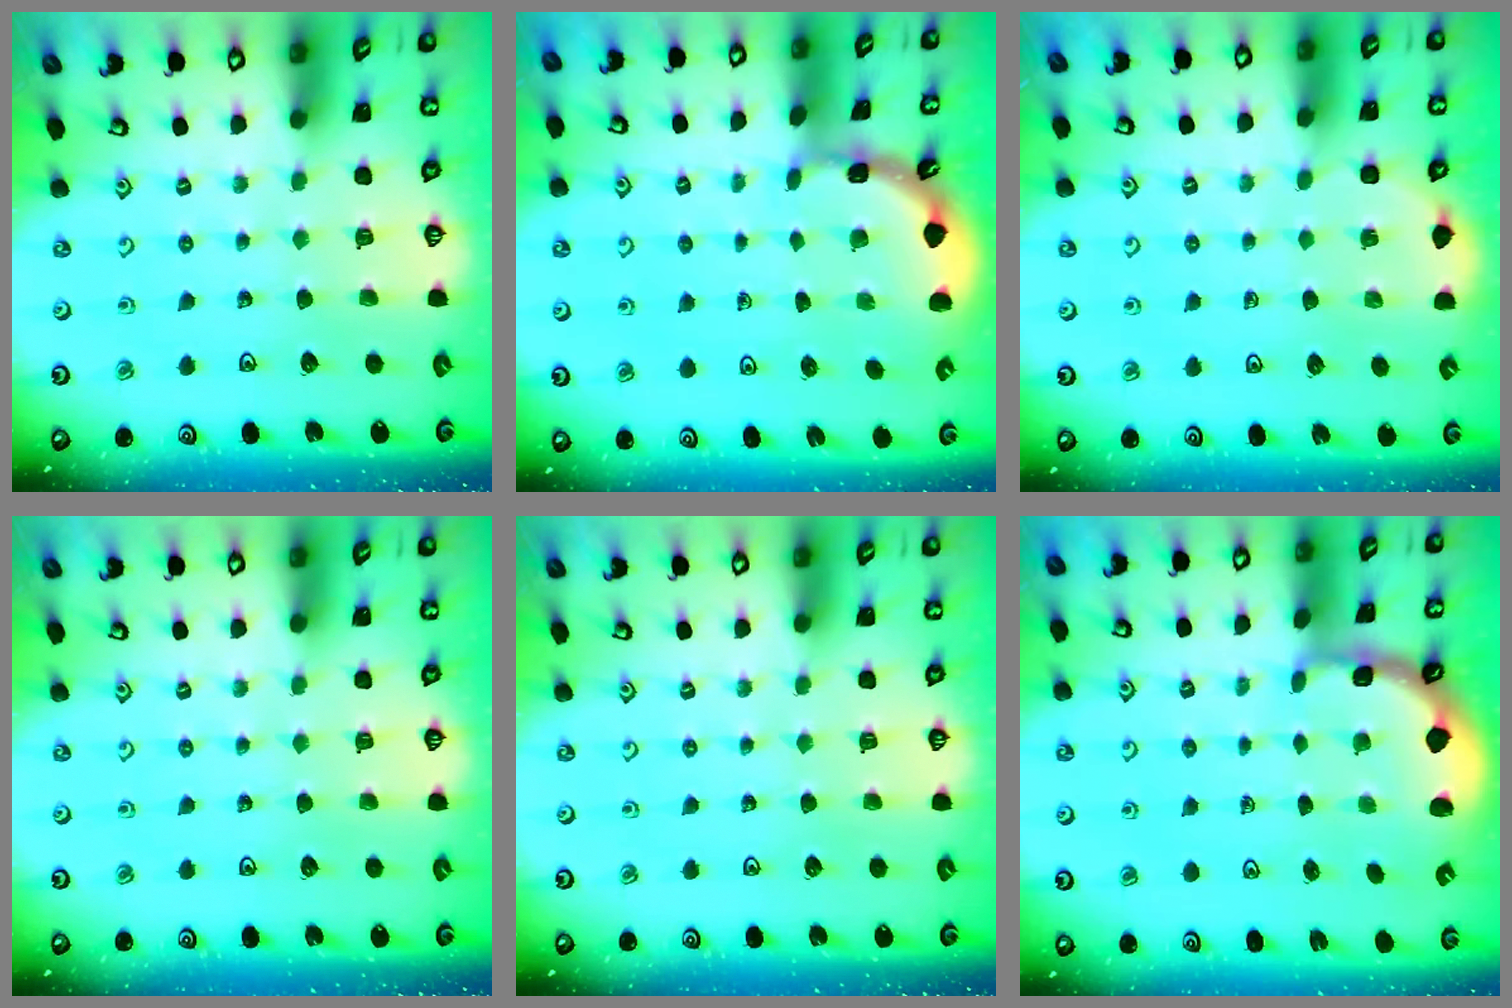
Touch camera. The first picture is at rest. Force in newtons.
{"total": 1.7, "press": 1.7, "slide": 0.1}
{"total": 1.7, "press": 1.5, "slide": 0.8}
{"total": 0.0}
{"total": 0.0}
{"total": 1.8, "press": 1.7, "slide": 0.5}